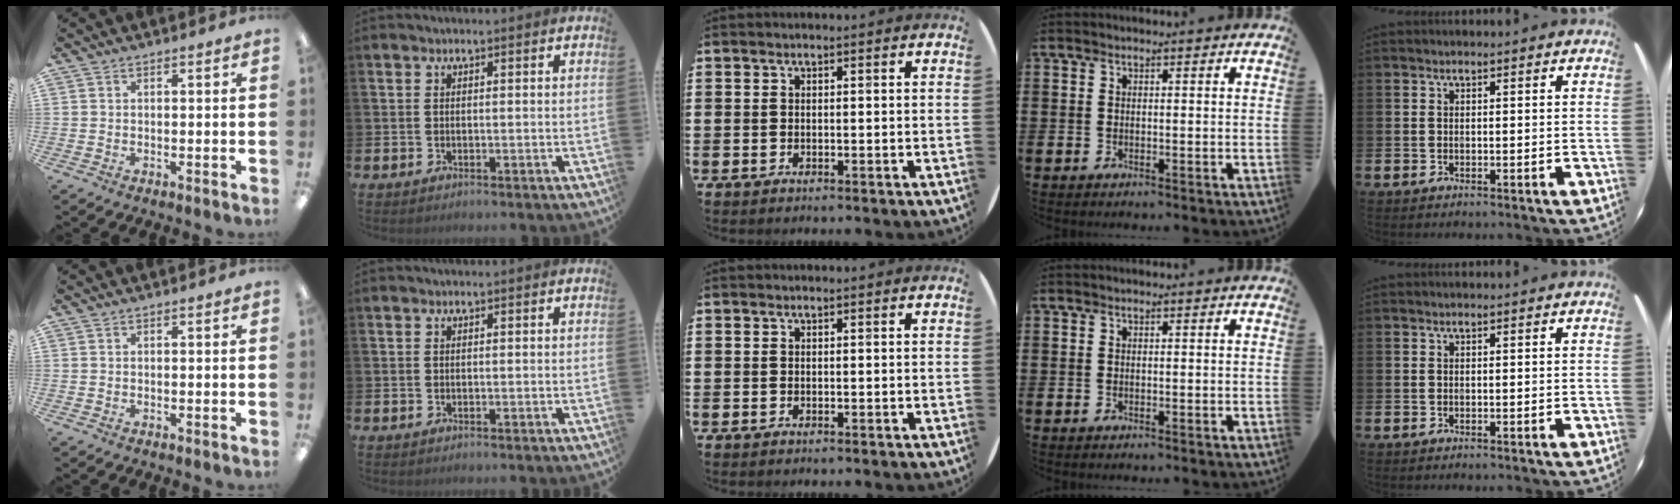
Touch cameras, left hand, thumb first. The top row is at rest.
{}